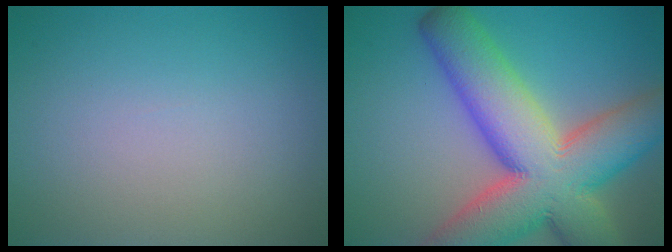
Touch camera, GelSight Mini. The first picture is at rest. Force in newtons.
{"total": 14.8, "press": 14.8, "slide": 0.9}